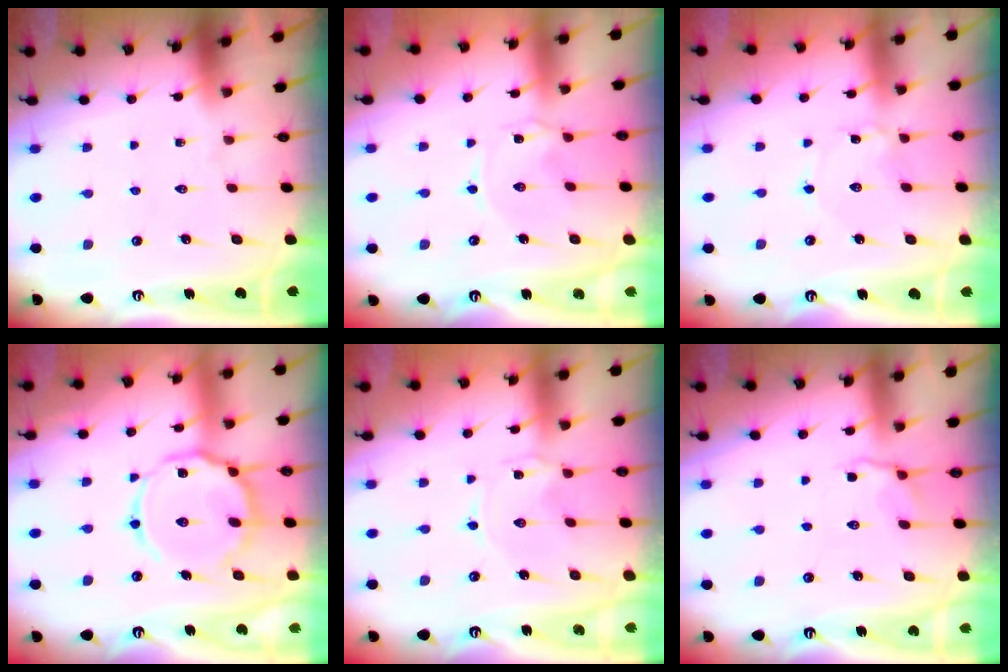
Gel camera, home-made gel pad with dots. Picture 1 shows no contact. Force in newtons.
{"total": 0.6, "press": 0.5, "slide": 0.2}
{"total": 1.6, "press": 1.6, "slide": 0.1}
{"total": 14.6, "press": 14.6, "slide": 1.2}
{"total": 0.0}
{"total": 4.4, "press": 3.9, "slide": 2.2}